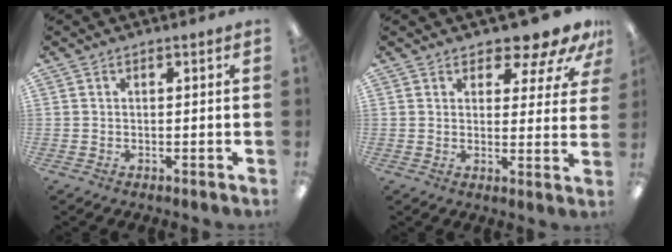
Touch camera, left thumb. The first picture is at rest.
{"total": 9.0, "force": [7.5, 3.1, 4.0], "torque": [-0.054, -0.054, 0.131]}